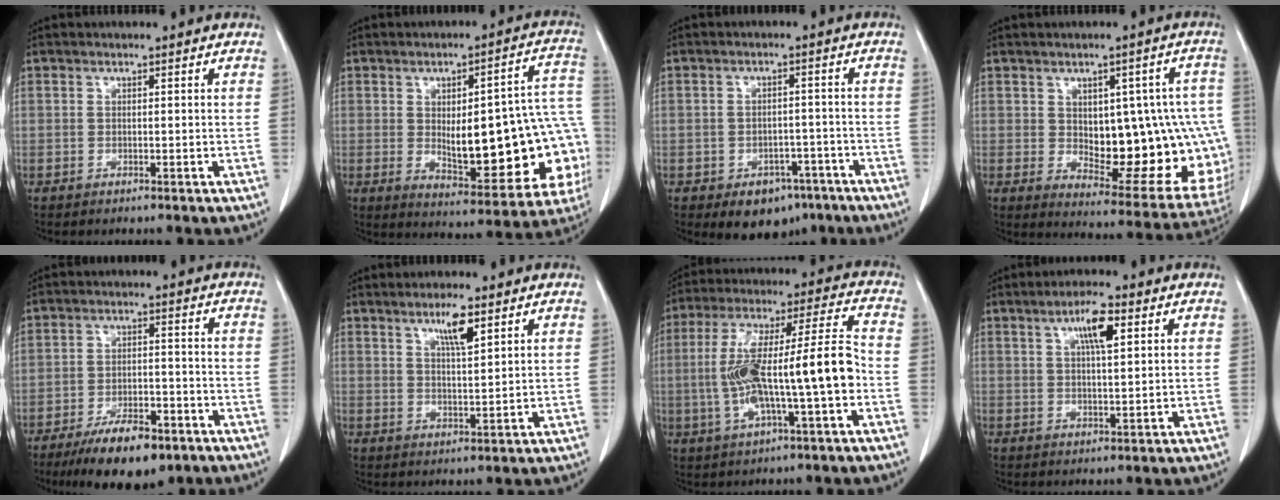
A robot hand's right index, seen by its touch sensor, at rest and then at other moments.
{"total": 22.7, "force": [-2.6, 7.1, 21.4], "torque": [-0.202, 0.034, -0.005]}
{"total": 7.3, "force": [-4.6, 4.7, 3.1], "torque": [-0.034, 0.009, -0.058]}
{"total": 19.4, "force": [-0.9, 8.8, 17.2], "torque": [-0.158, 0.024, 0.021]}
{"total": 10.8, "force": [-7.5, 3.7, 6.9], "torque": [-0.113, -0.008, -0.123]}
{"total": 4.9, "force": [2.9, 0.5, 3.9], "torque": [-0.070, -0.004, 0.050]}
{"total": 15.5, "force": [-2.7, 1.5, 15.2], "torque": [-0.283, 0.028, -0.043]}
{"total": 5.7, "force": [2.4, 0.9, 5.0], "torque": [-0.091, 0.004, 0.040]}